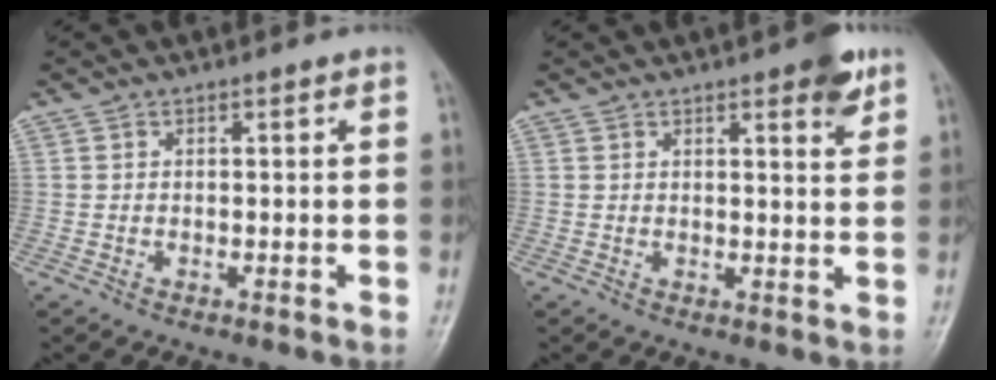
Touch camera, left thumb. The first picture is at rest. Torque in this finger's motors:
{"motor_torque": [0.96, 0.35, 0.54, -0.73, 0.02]}